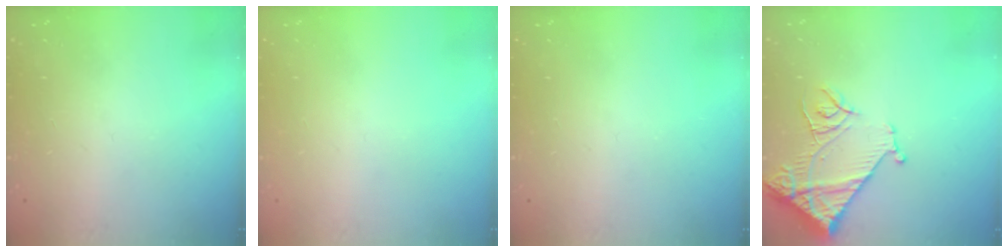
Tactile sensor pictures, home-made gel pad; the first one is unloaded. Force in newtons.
{"total": 0.0}
{"total": 0.0}
{"total": 13.0, "press": 13.0, "slide": 1.1}